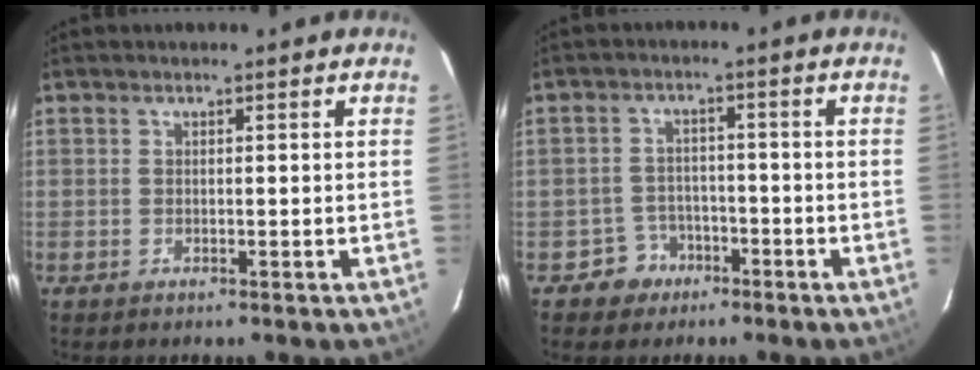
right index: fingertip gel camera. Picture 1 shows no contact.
{"total": 4.9, "force": [-2.9, 4.0, -0.1], "torque": [-0.008, 0.022, -0.044]}